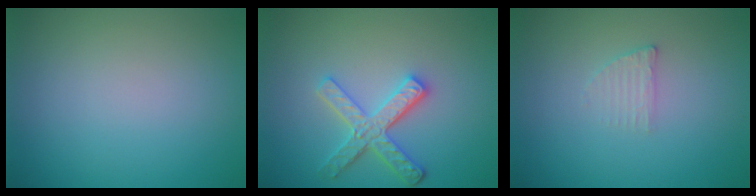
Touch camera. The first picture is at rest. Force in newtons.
{"total": 3.7, "press": 3.2, "slide": 1.7}
{"total": 1.2, "press": 1.2, "slide": 0.3}